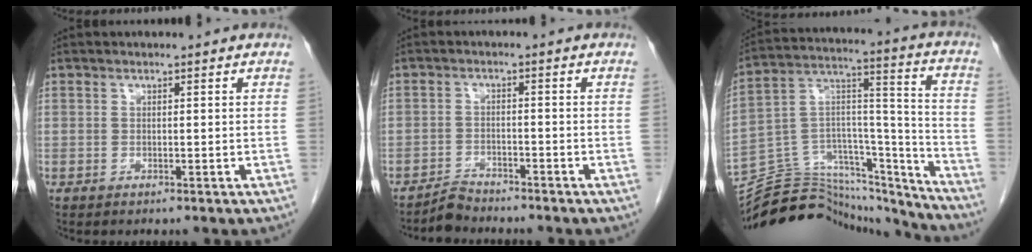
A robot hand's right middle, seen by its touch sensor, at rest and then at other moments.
{"total": 2.7, "force": [-2.7, 0.3, -0.1], "torque": [0.003, -0.008, -0.050]}
{"total": 27.7, "force": [-26.0, 7.0, 6.8], "torque": [-0.129, 0.040, -0.393]}